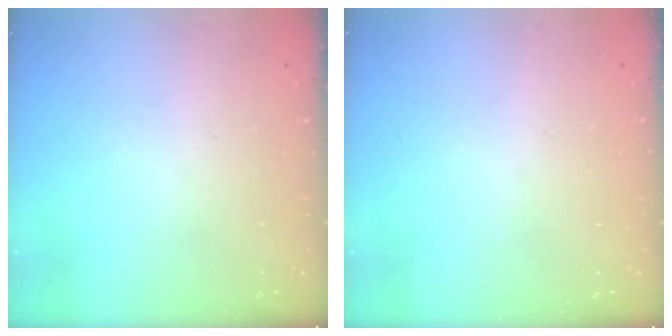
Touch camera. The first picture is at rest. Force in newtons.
{"total": 0.8, "press": 0.5, "slide": 0.6}